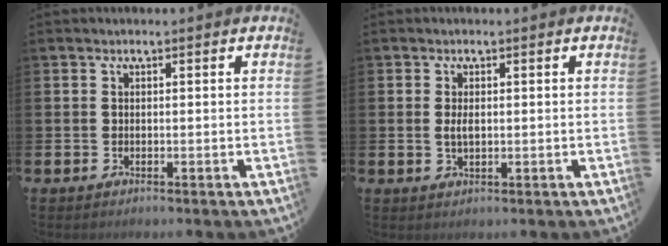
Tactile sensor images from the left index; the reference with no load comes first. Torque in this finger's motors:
{"motor_torque": [0.69, -0.01, 0.05, 0.07]}